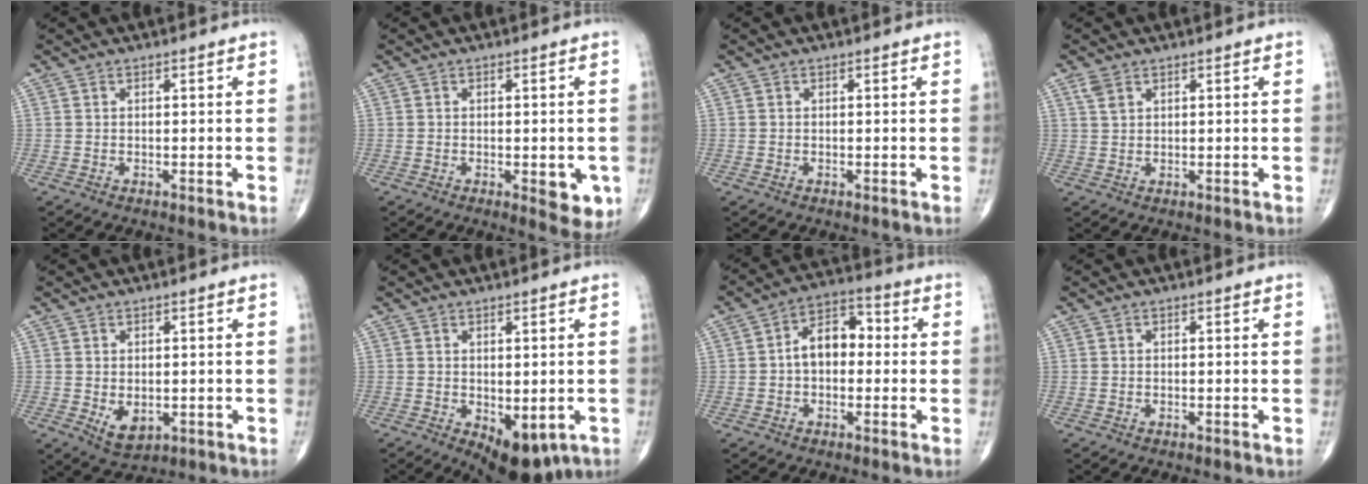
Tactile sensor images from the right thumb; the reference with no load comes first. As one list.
[{"total": 5.9, "force": [-1.6, 2.5, 5.1], "torque": [-0.044, -0.007, -0.016]}, {"total": 0.0}, {"total": 2.2, "force": [1.4, 1.2, 1.3], "torque": [-0.027, 0.003, 0.035]}, {"total": 4.7, "force": [-0.8, 3.0, 3.4], "torque": [-0.045, -0.010, 0.000]}, {"total": 9.0, "force": [-3.1, 4.7, 7.0], "torque": [-0.074, -0.004, -0.029]}, {"total": 8.7, "force": [-0.2, 5.7, 6.5], "torque": [-0.084, 0.034, -0.016]}, {"total": 0.0}]